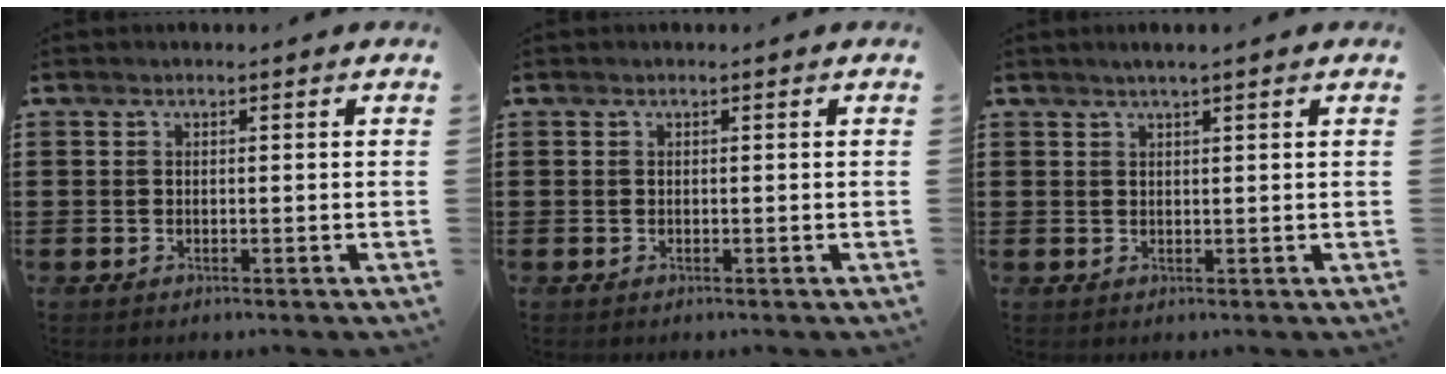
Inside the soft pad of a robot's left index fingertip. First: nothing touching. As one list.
[{"total": 0.0}, {"total": 1.6, "force": [1.2, -0.2, 1.0], "torque": [-0.020, 0.000, 0.022]}]